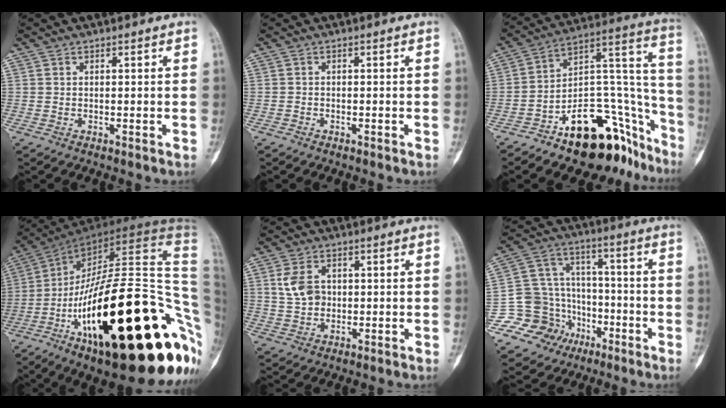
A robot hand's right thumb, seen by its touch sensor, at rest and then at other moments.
{"total": 0.5, "force": [-0.4, 0.4, -0.2], "torque": [-0.001, 0.002, -0.011]}
{"total": 25.0, "force": [-15.7, 11.8, 15.5], "torque": [-0.108, 0.142, -0.232]}
{"total": 45.9, "force": [-12.9, 15.5, 41.2], "torque": [-0.524, 0.079, -0.196]}
{"total": 5.9, "force": [1.1, 4.5, 3.7], "torque": [-0.061, 0.001, 0.024]}
{"total": 15.2, "force": [-6.9, 13.0, 4.0], "torque": [-0.041, 0.091, -0.111]}